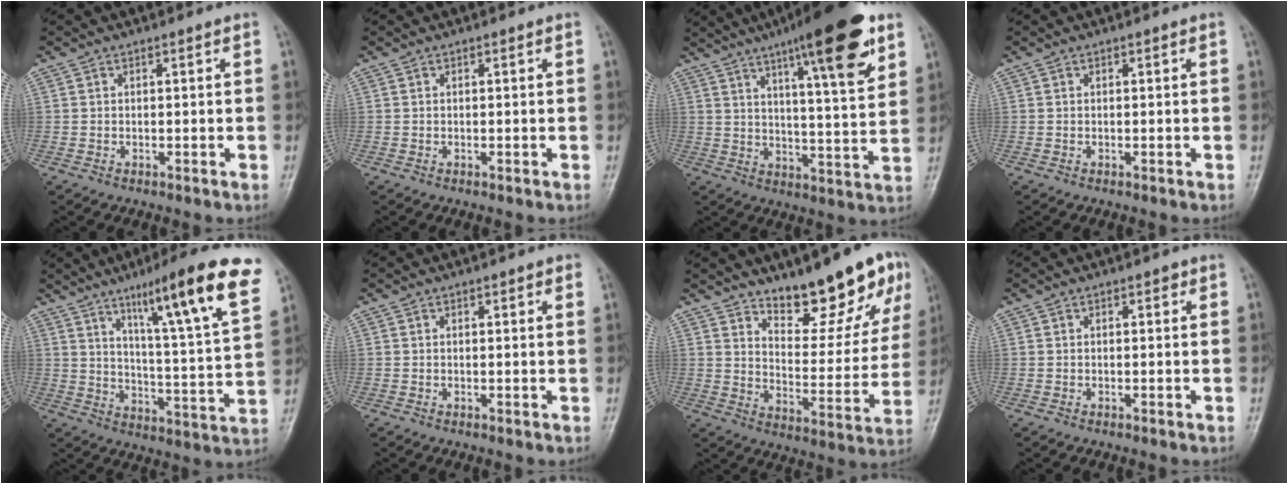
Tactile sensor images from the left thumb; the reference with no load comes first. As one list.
[{"total": 0.0}, {"total": 19.4, "force": [10.9, 3.8, 15.5], "torque": [-0.207, -0.040, 0.162]}, {"total": 0.0}, {"total": 20.8, "force": [11.8, 2.5, 17.0], "torque": [-0.226, -0.044, 0.176]}, {"total": 1.7, "force": [0.9, 0.5, 1.4], "torque": [-0.015, 0.000, 0.009]}, {"total": 16.7, "force": [11.7, 5.6, 10.6], "torque": [-0.094, -0.082, 0.179]}, {"total": 0.8, "force": [0.4, 0.5, 0.6], "torque": [-0.001, 0.001, 0.001]}]